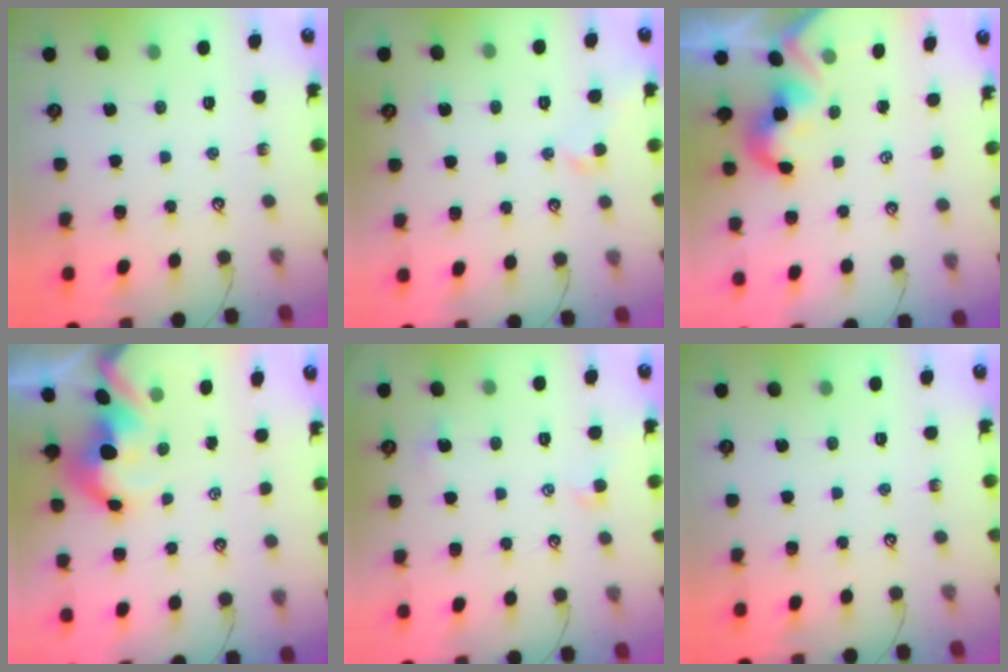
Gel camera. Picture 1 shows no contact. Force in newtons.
{"total": 1.0, "press": 0.9, "slide": 0.3}
{"total": 1.9, "press": 1.8, "slide": 0.6}
{"total": 4.5, "press": 4.4, "slide": 0.8}
{"total": 0.0}
{"total": 0.0}